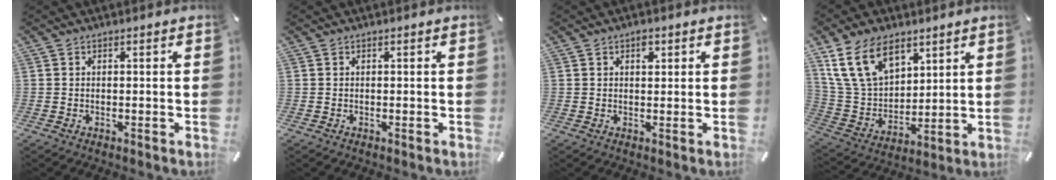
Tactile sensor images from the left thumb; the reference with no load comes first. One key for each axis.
{"total": 0.0}
{"total": 2.2, "fx": 1.0, "fy": 1.3, "fz": 1.5, "tx": -0.015, "ty": -0.003, "tz": 0.014}
{"total": 15.6, "fx": 9.0, "fy": 9.9, "fz": 8.0, "tx": -0.192, "ty": -0.030, "tz": 0.172}